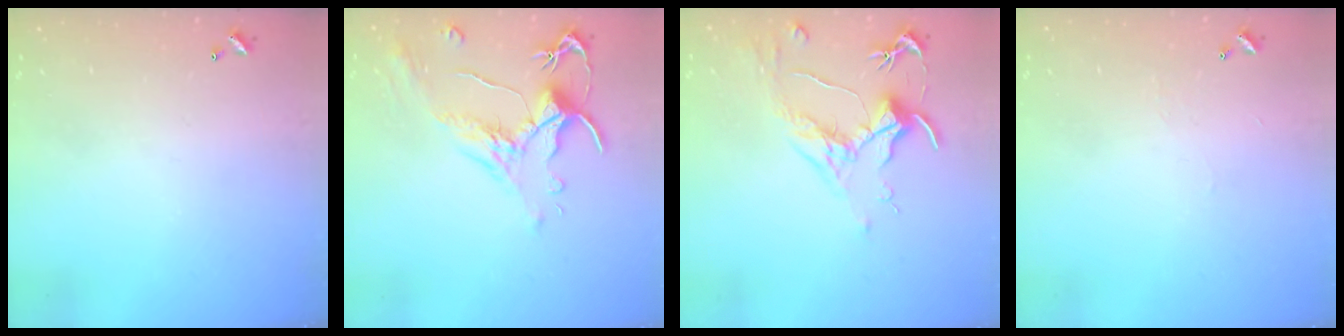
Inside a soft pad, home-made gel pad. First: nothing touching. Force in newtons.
{"total": 1.6, "press": 1.1, "slide": 1.1}
{"total": 1.8, "press": 1.5, "slide": 0.9}
{"total": 2.3, "press": 2.3, "slide": 0.4}